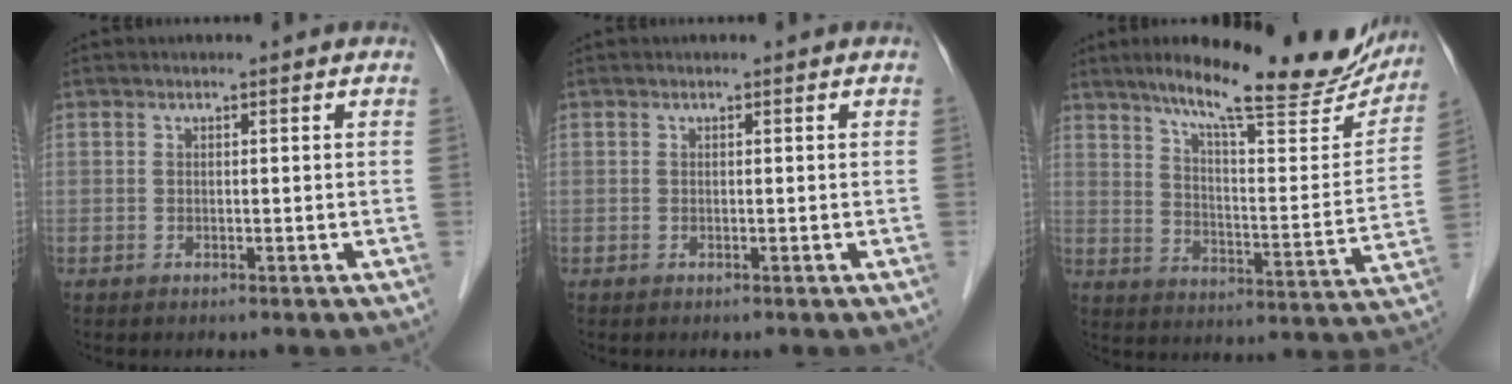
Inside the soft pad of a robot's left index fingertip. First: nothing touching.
{"total": 0.0}
{"total": 23.6, "force": [19.2, 3.9, 13.2], "torque": [-0.188, -0.016, 0.258]}